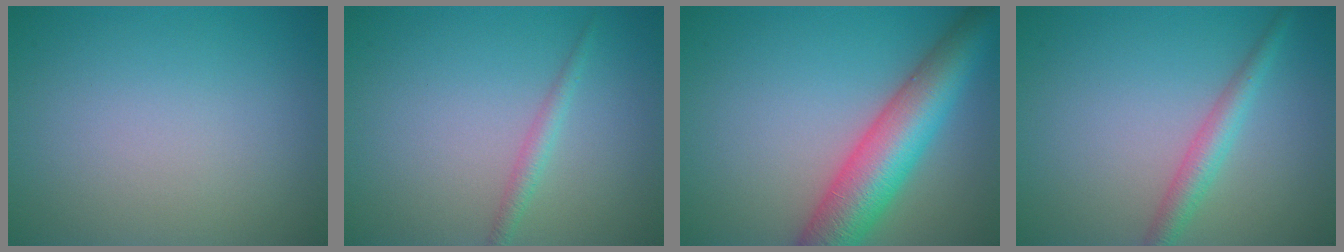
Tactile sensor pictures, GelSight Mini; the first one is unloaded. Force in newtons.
{"total": 1.4, "press": 1.4, "slide": 0.0}
{"total": 8.6, "press": 8.6, "slide": 0.3}
{"total": 2.6, "press": 2.6, "slide": 0.0}